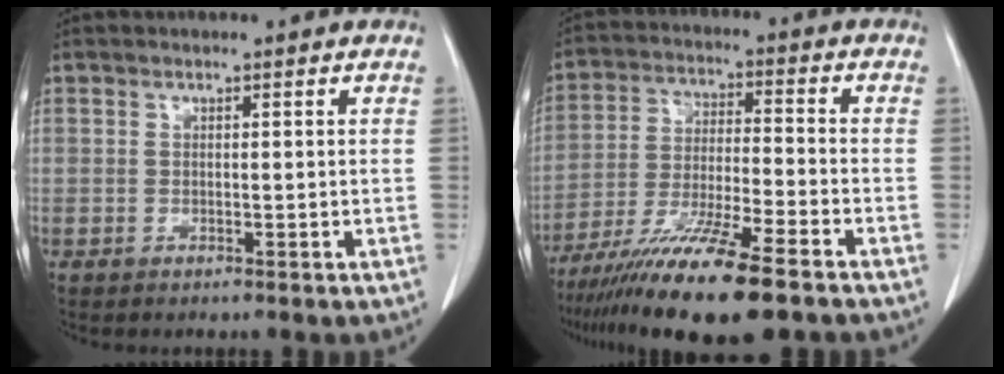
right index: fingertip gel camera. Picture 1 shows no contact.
{"total": 15.0, "force": [-10.6, 0.6, 10.6], "torque": [-0.203, -0.045, -0.187]}